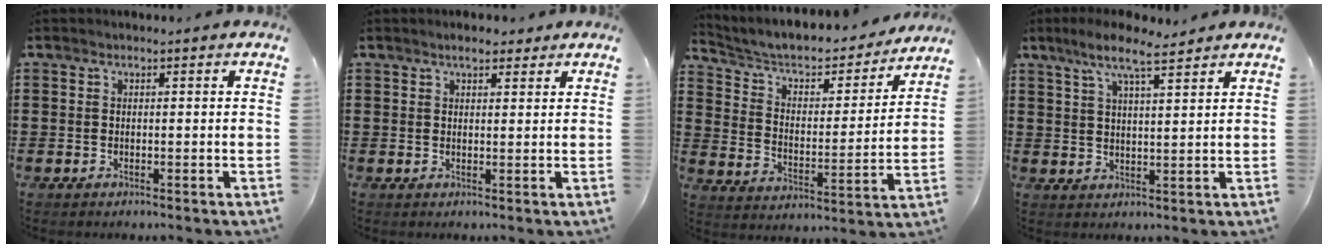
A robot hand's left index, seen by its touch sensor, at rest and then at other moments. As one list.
[{"total": 2.5, "force": [2.0, 0.8, 1.1], "torque": [-0.026, 0.006, 0.037]}, {"total": 5.2, "force": [4.2, 2.1, 2.3], "torque": [-0.067, -0.028, 0.065]}, {"total": 7.3, "force": [5.6, 1.1, 4.6], "torque": [-0.103, -0.006, 0.099]}]